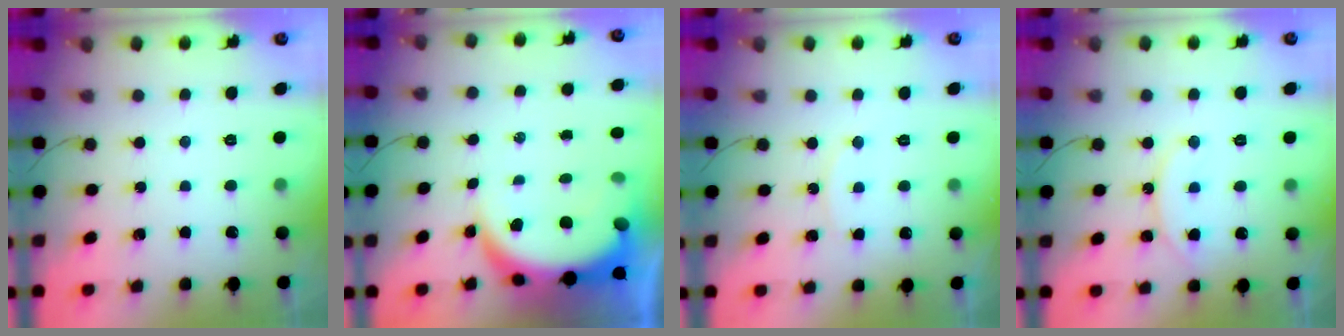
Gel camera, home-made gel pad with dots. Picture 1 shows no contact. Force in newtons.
{"total": 9.6, "press": 9.6, "slide": 1.2}
{"total": 7.1, "press": 7.0, "slide": 0.6}
{"total": 11.2, "press": 11.1, "slide": 1.3}